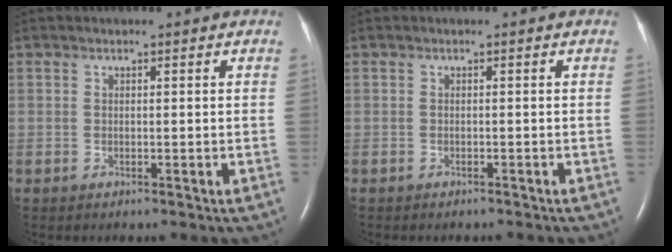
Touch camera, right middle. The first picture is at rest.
{"total": 2.0, "force": [-1.8, 0.6, 0.7], "torque": [-0.016, -0.004, -0.017]}